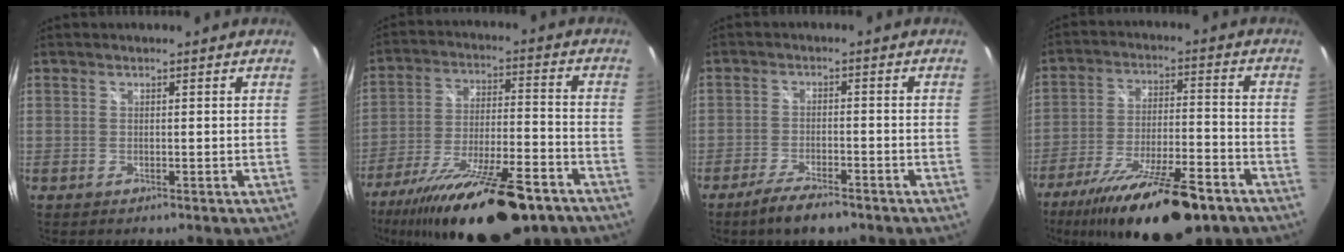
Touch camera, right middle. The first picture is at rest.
{"total": 24.9, "force": [-18.0, 6.9, 15.8], "torque": [-0.285, -0.049, -0.277]}
{"total": 5.8, "force": [-4.6, 1.2, 3.4], "torque": [-0.083, -0.007, -0.084]}
{"total": 21.3, "force": [-15.4, 5.5, 13.7], "torque": [-0.249, -0.039, -0.242]}